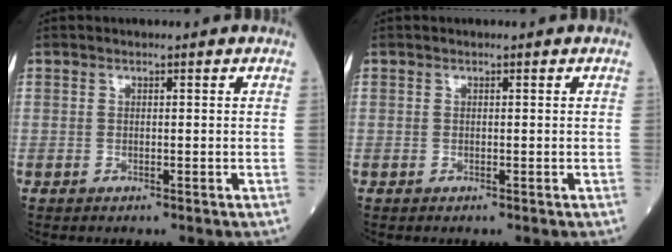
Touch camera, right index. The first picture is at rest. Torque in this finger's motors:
{"motor_torque": [-0.02, 0.03, 0.00, 0.00]}